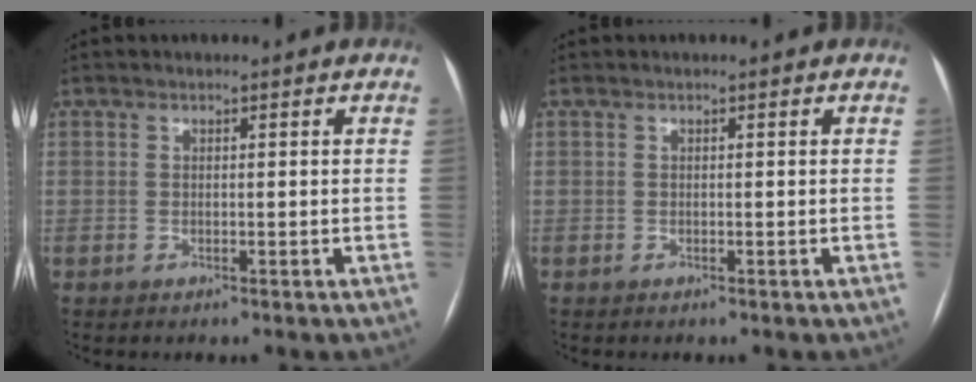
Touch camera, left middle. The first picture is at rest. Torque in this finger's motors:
{"motor_torque": [0.00, 0.02, 0.00, 0.00]}